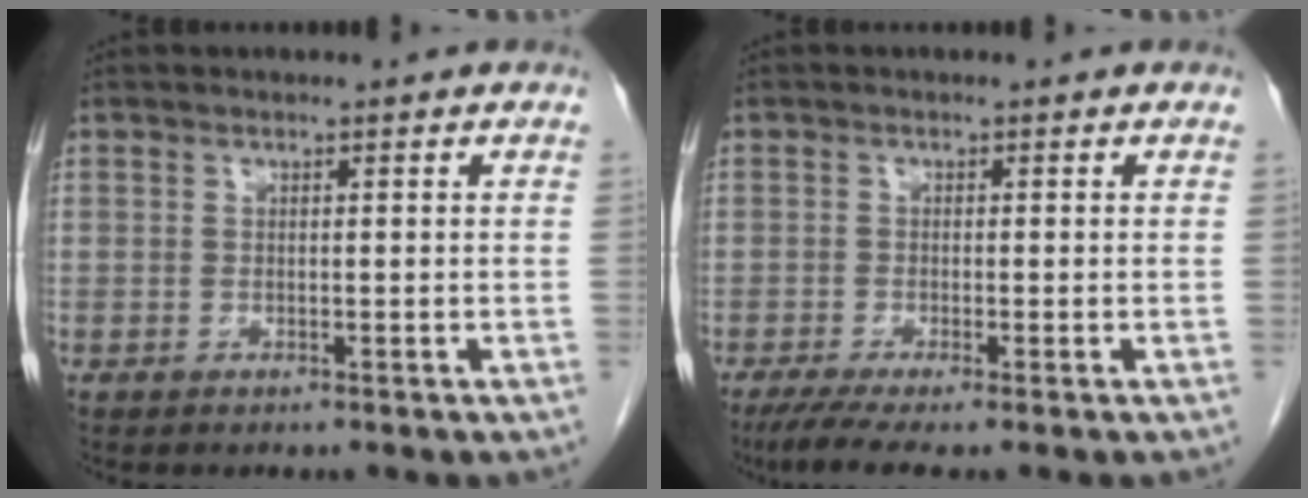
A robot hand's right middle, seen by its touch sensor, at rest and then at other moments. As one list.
[{"total": 4.6, "force": [-3.2, 0.1, 3.3], "torque": [-0.057, -0.014, -0.058]}]